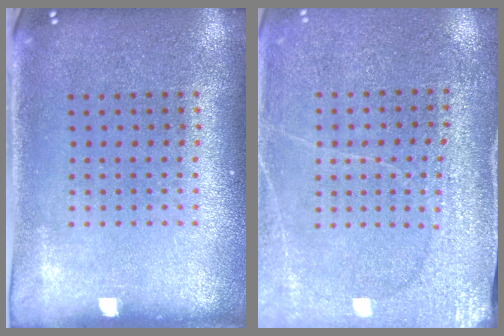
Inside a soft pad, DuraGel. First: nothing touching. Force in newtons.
{"total": 2.9, "press": 2.9, "slide": 0.2}